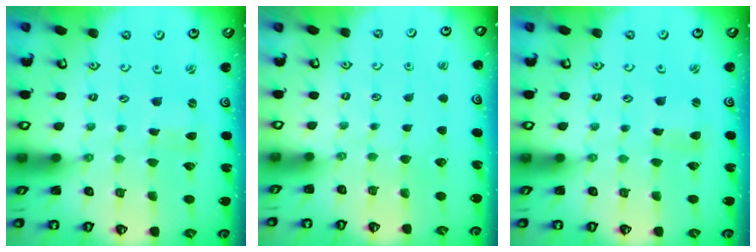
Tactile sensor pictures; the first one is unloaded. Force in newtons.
{"total": 0.0}
{"total": 1.2, "press": 1.1, "slide": 0.3}